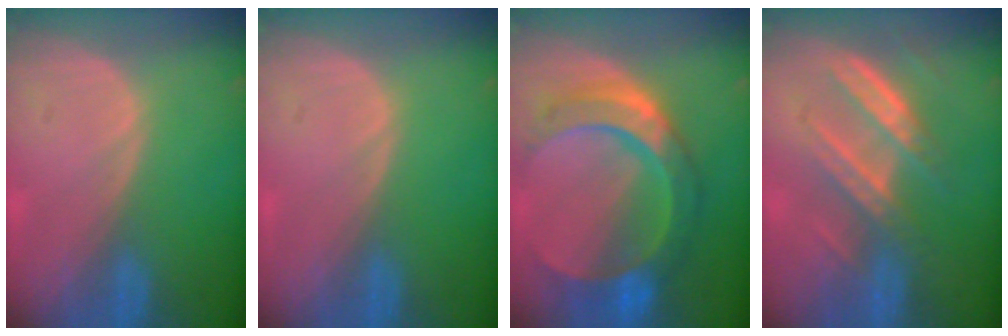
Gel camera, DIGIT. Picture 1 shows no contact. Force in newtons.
{"total": 0.0}
{"total": 10.4, "press": 10.3, "slide": 1.0}
{"total": 7.3, "press": 6.8, "slide": 2.8}